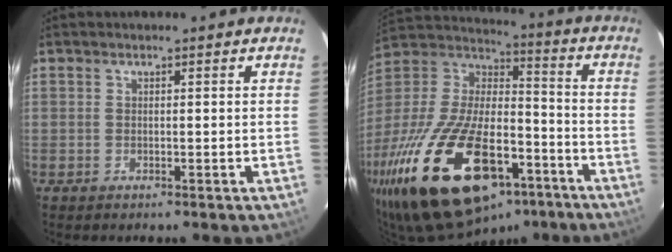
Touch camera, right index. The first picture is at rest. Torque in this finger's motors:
{"motor_torque": [2.14, 0.00, 1.06, 0.21]}